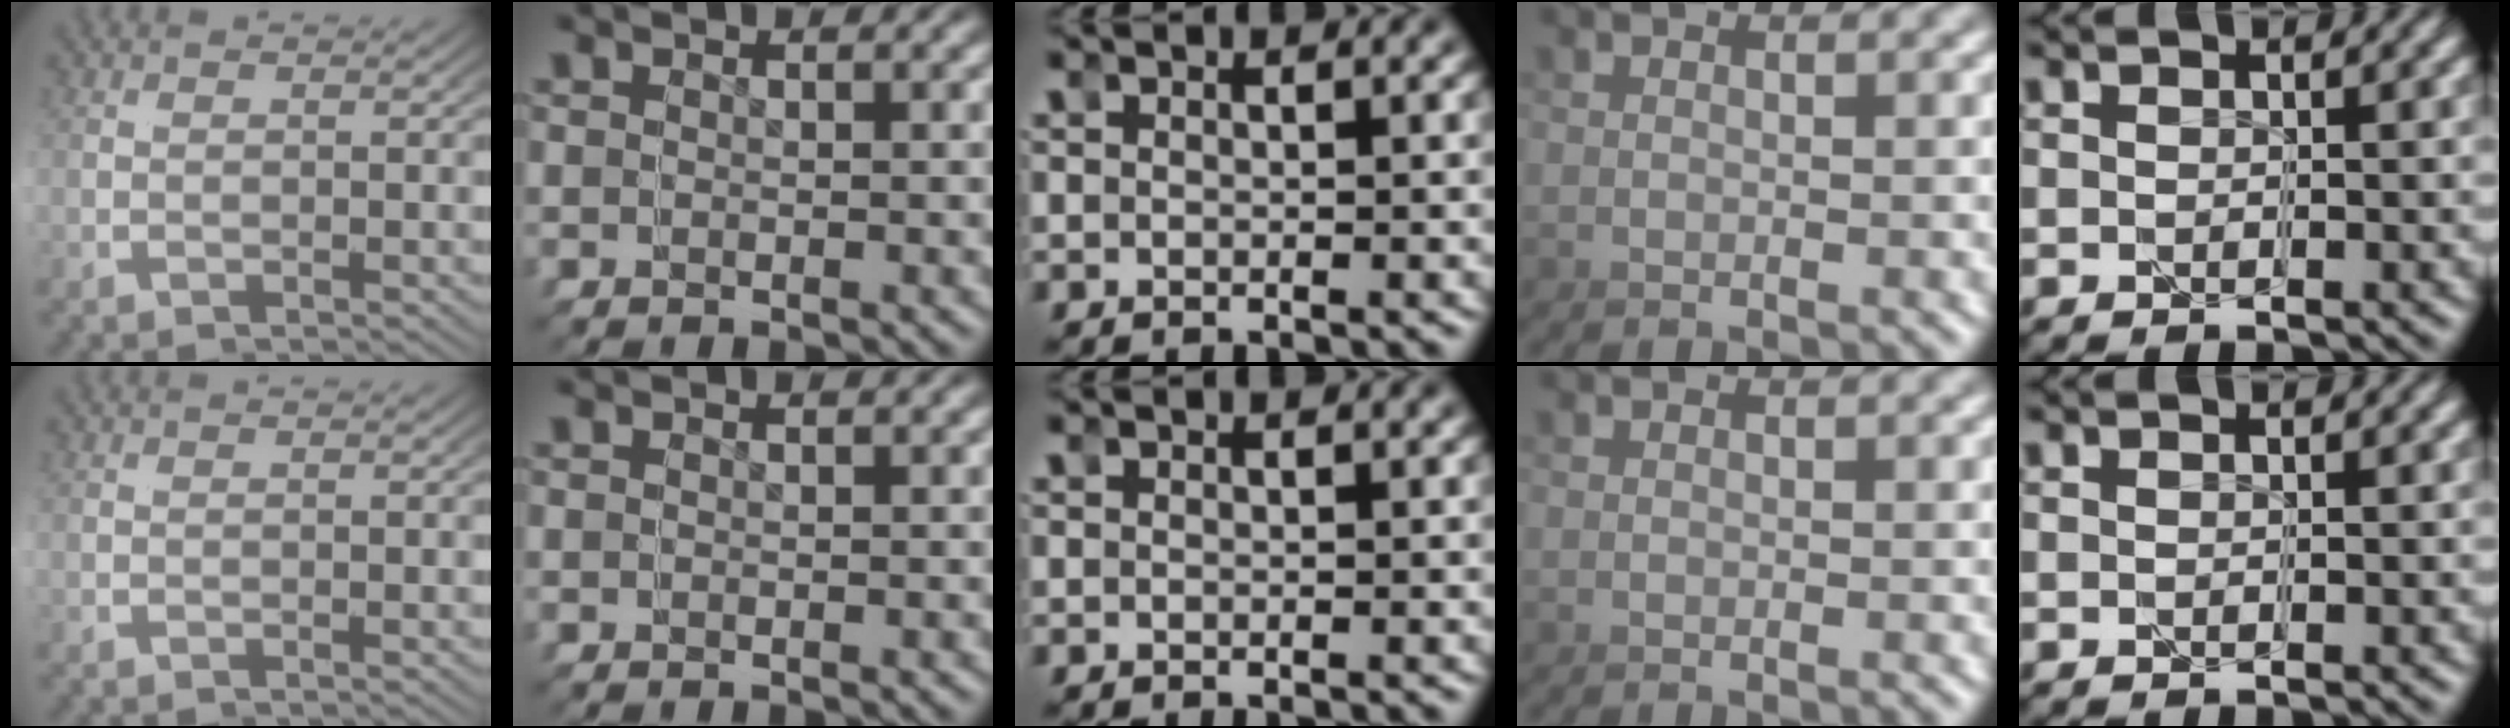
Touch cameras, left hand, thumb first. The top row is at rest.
{}